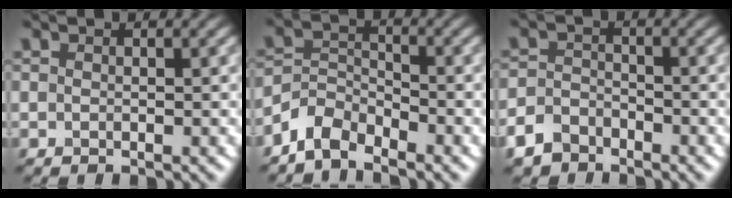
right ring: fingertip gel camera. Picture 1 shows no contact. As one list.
[{"total": 3.7, "force": [-3.2, 1.5, 1.1], "torque": [-0.018, 0.005, -0.075]}, {"total": 3.6, "force": [-2.9, 2.0, 1.0], "torque": [-0.019, -0.003, -0.066]}]